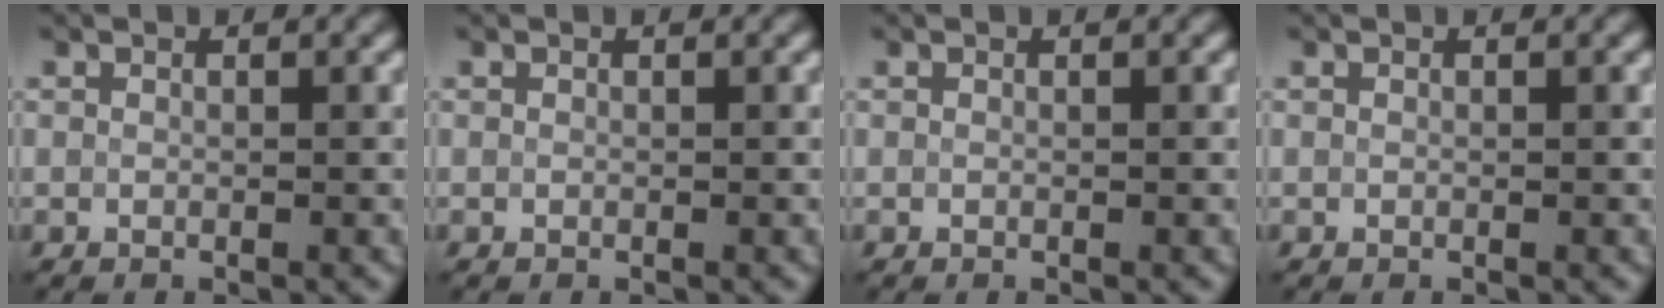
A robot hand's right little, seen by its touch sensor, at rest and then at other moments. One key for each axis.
{"total": 0.0}
{"total": 0.0}
{"total": 0.0}